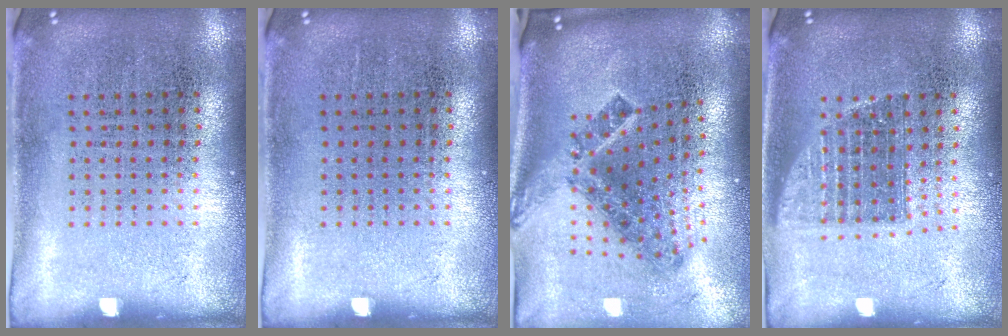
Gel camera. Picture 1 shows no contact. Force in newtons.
{"total": 0.0}
{"total": 2.0, "press": 1.3, "slide": 1.6}
{"total": 1.2, "press": 1.0, "slide": 0.7}